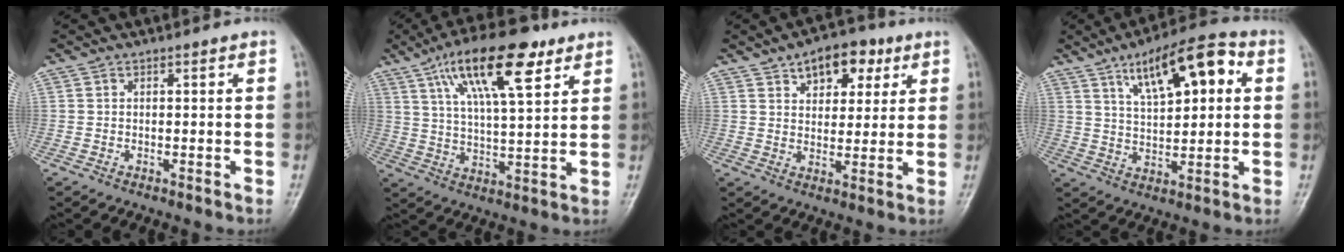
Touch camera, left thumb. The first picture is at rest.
{"total": 16.6, "force": [8.7, 5.4, 13.0], "torque": [-0.202, -0.018, 0.150]}
{"total": 9.3, "force": [4.8, 5.6, 5.7], "torque": [-0.044, -0.014, 0.067]}
{"total": 14.1, "force": [5.5, 5.5, 11.8], "torque": [-0.158, 0.000, 0.084]}